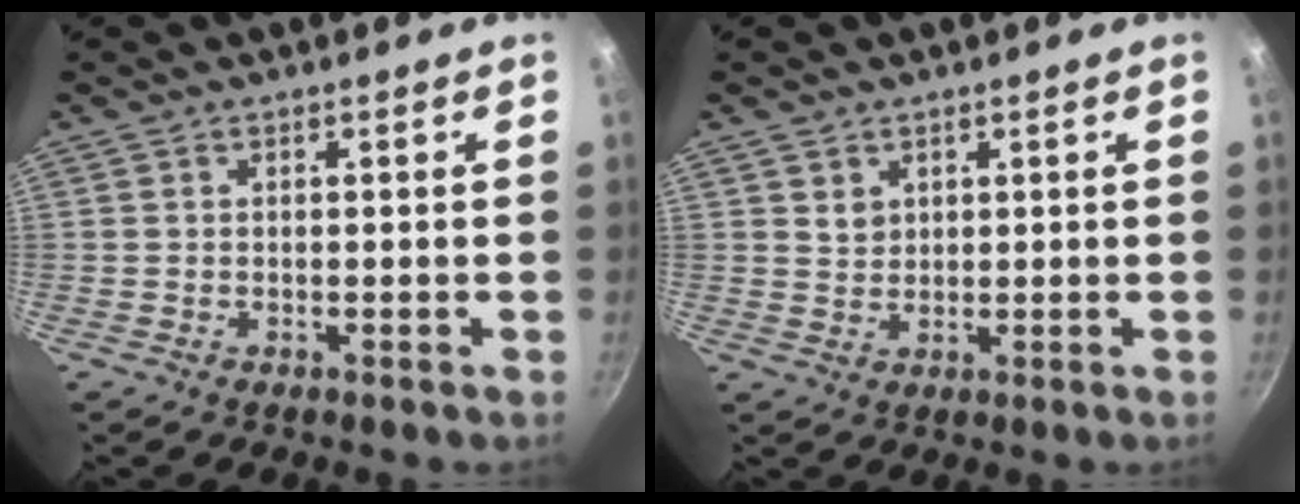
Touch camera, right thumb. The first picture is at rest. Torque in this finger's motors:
{"motor_torque": [0.03, -0.06, -0.33, 0.39, 0.06]}